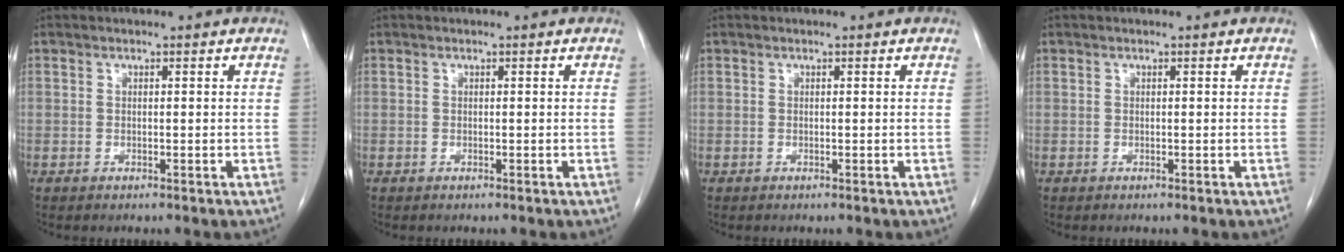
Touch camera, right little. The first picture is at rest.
{"total": 0.0}
{"total": 0.0}
{"total": 0.0}